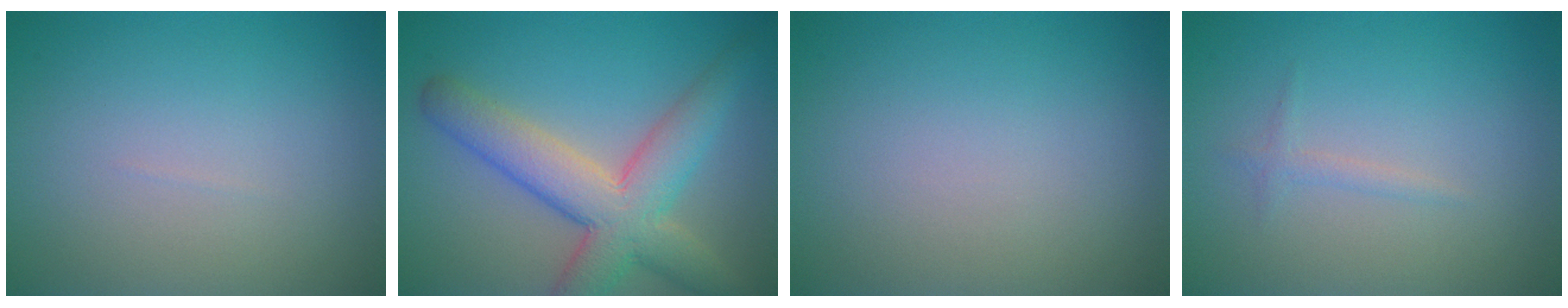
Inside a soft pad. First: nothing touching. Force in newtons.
{"total": 7.4, "press": 7.4, "slide": 0.7}
{"total": 0.0}
{"total": 0.9, "press": 0.9, "slide": 0.0}